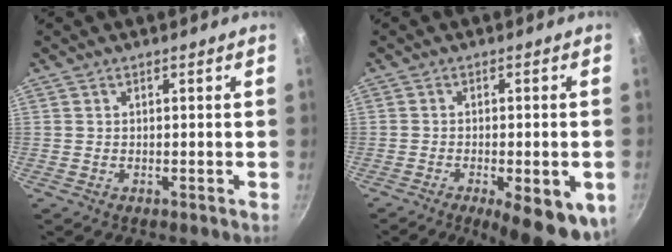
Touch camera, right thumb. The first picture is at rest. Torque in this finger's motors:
{"motor_torque": [0.04, 0.65, 0.60, 0.17, 0.28]}